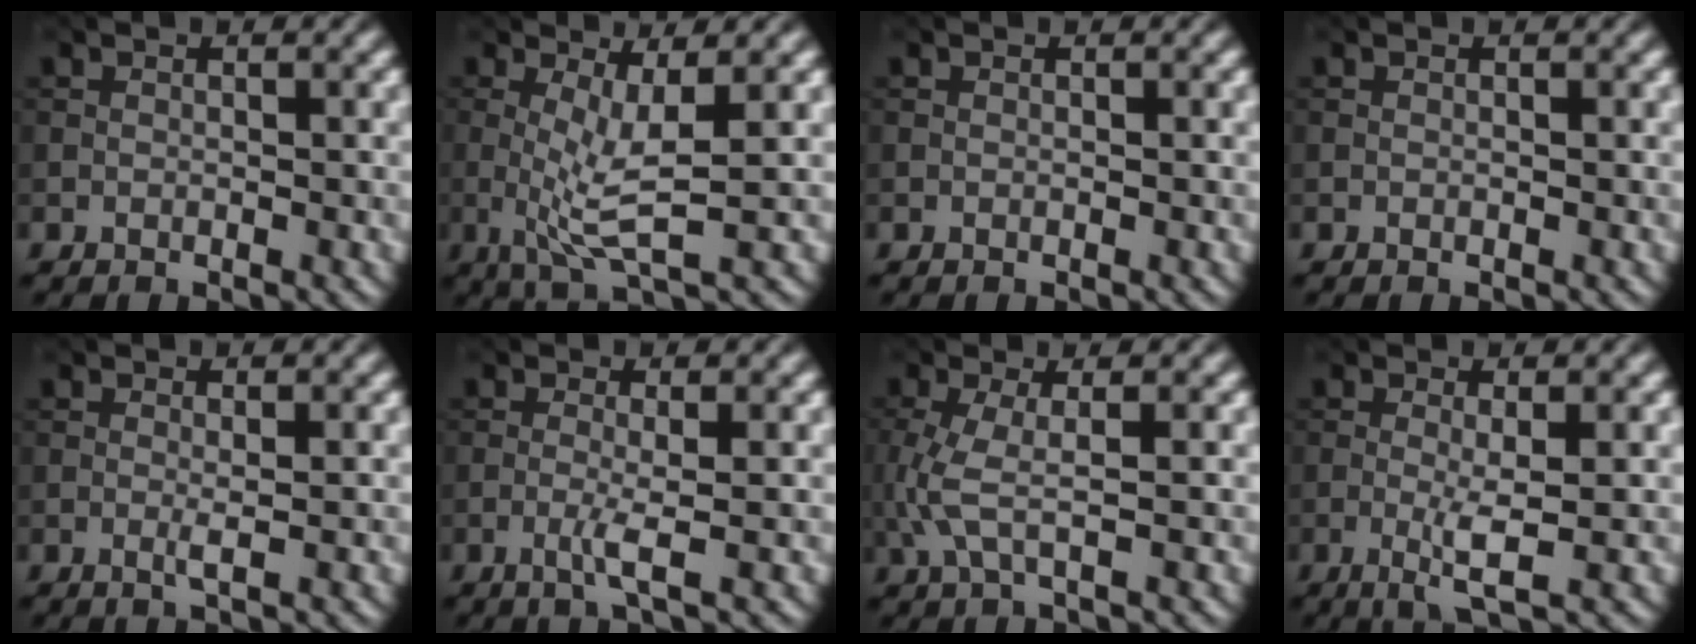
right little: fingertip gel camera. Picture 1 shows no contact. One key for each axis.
{"total": 3.6, "fx": 0.8, "fy": 0.4, "fz": 3.5, "tx": -0.074, "ty": -0.009, "tz": 0.019}
{"total": 0.0}
{"total": 0.0}
{"total": 1.0, "fx": 0.1, "fy": 0.0, "fz": 1.0, "tx": -0.016, "ty": 0.002, "tz": -0.001}
{"total": 1.7, "fx": -0.2, "fy": 0.0, "fz": 1.7, "tx": -0.029, "ty": 0.004, "tz": -0.012}
{"total": 2.7, "fx": 0.4, "fy": 0.8, "fz": 2.6, "tx": -0.070, "ty": -0.006, "tz": 0.005}
{"total": 2.7, "fx": -0.2, "fy": 0.3, "fz": 2.6, "tx": -0.047, "ty": -0.001, "tz": -0.008}